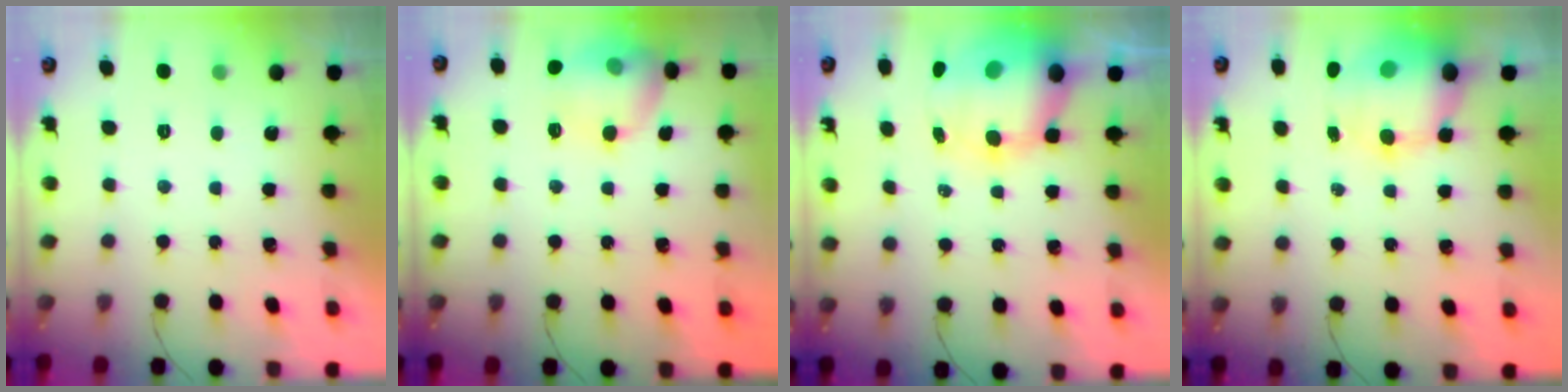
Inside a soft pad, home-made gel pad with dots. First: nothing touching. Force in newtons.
{"total": 12.8, "press": 12.8, "slide": 1.4}
{"total": 11.7, "press": 11.2, "slide": 3.3}
{"total": 12.2, "press": 11.7, "slide": 3.4}